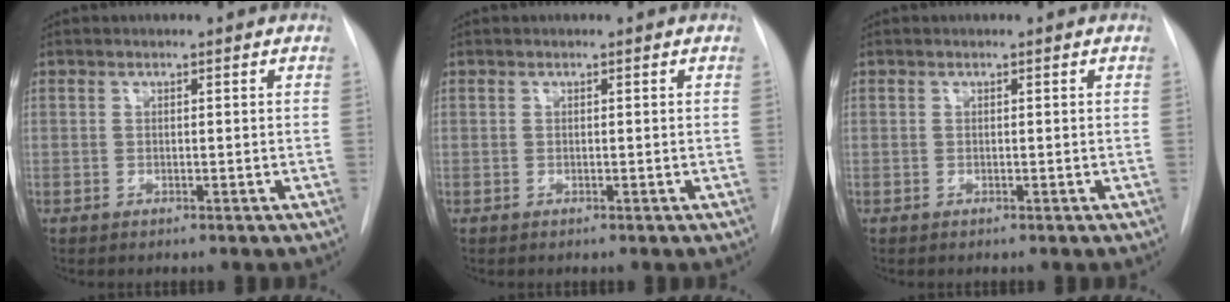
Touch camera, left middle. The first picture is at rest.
{"total": 0.0}
{"total": 0.0}